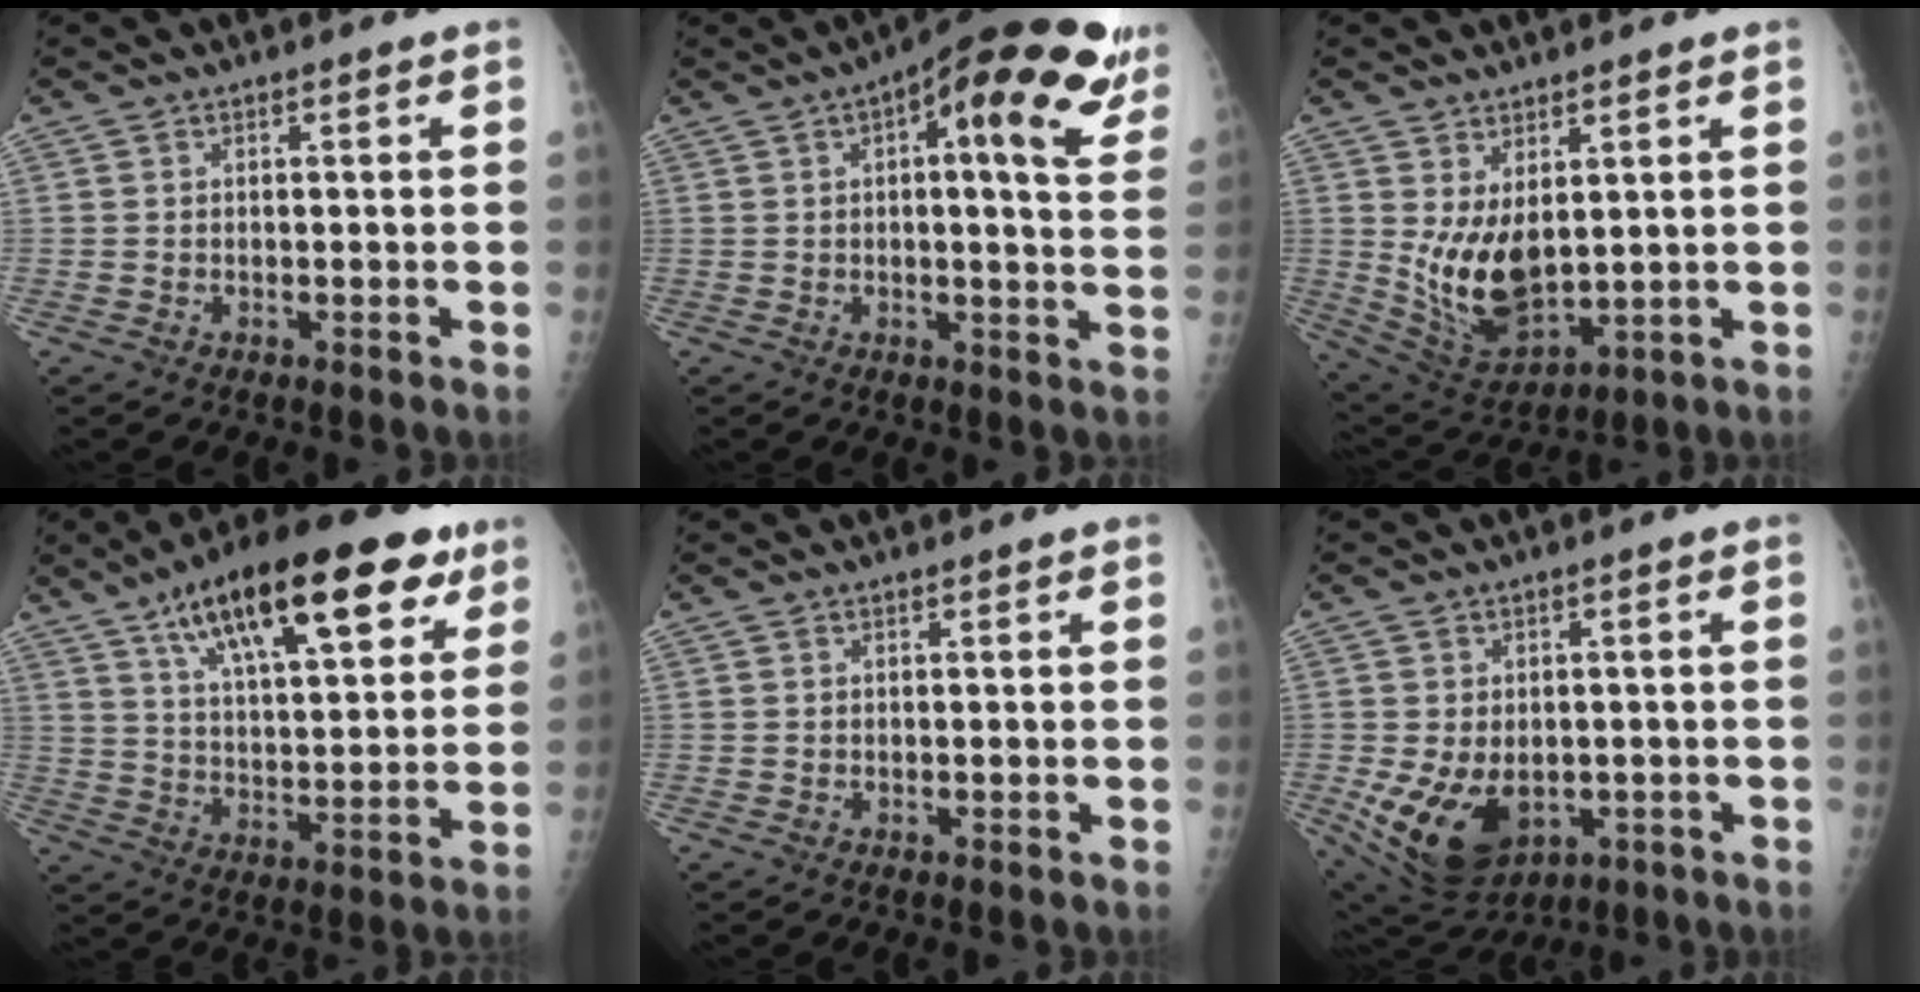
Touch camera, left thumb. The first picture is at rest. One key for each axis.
{"total": 18.6, "fx": 8.8, "fy": 5.9, "fz": 15.3, "tx": -0.183, "ty": -0.012, "tz": 0.107}
{"total": 11.2, "fx": 1.9, "fy": 6.2, "fz": 9.2, "tx": -0.147, "ty": -0.028, "tz": 0.059}
{"total": 24.3, "fx": 13.1, "fy": 8.8, "fz": 18.4, "tx": -0.260, "ty": -0.021, "tz": 0.209}
{"total": 0.0}
{"total": 14.1, "fx": -3.7, "fy": 9.7, "fz": 9.6, "tx": -0.165, "ty": -0.003, "tz": -0.033}